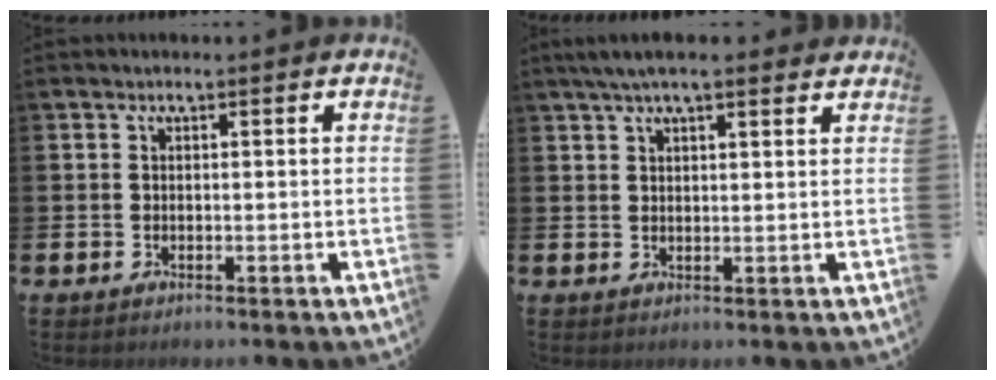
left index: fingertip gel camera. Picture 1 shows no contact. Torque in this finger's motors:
{"motor_torque": [1.11, -1.04, 0.65, 0.21]}